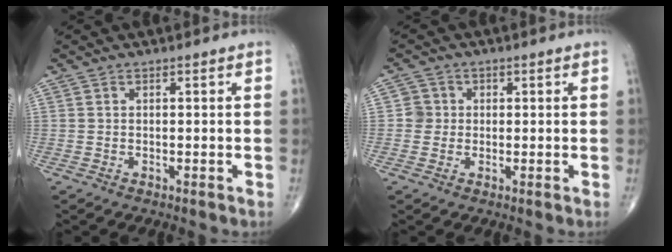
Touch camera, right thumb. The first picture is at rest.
{"total": 2.7, "force": [0.0, 2.7, 0.1], "torque": [0.022, 0.008, -0.005]}